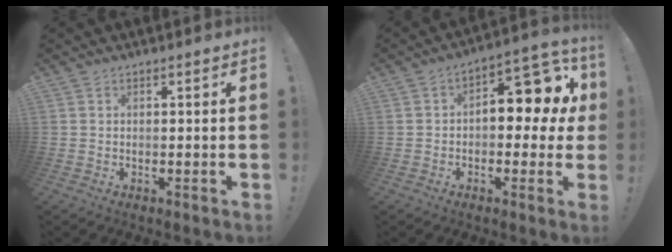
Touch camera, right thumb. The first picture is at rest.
{"total": 12.0, "force": [1.9, 6.9, 9.7], "torque": [-0.114, -0.008, 0.030]}